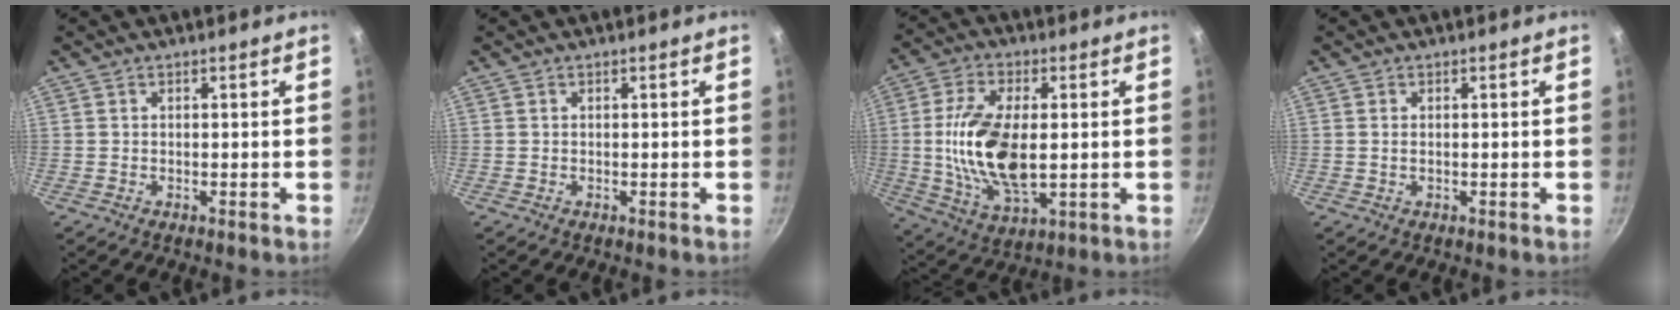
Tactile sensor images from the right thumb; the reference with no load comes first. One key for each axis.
{"total": 0.0}
{"total": 16.0, "fx": 0.4, "fy": 8.0, "fz": 13.9, "tx": -0.264, "ty": -0.003, "tz": 0.010}
{"total": 0.7, "fx": 0.1, "fy": 0.4, "fz": 0.6, "tx": -0.013, "ty": 0.001, "tz": 0.000}